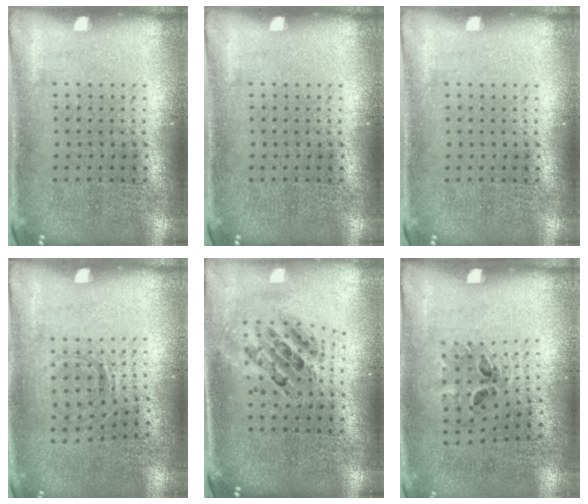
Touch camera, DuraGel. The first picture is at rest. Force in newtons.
{"total": 0.0}
{"total": 0.0}
{"total": 0.8, "press": 0.8, "slide": 0.1}
{"total": 0.9, "press": 0.9, "slide": 0.2}
{"total": 1.3, "press": 0.7, "slide": 1.1}